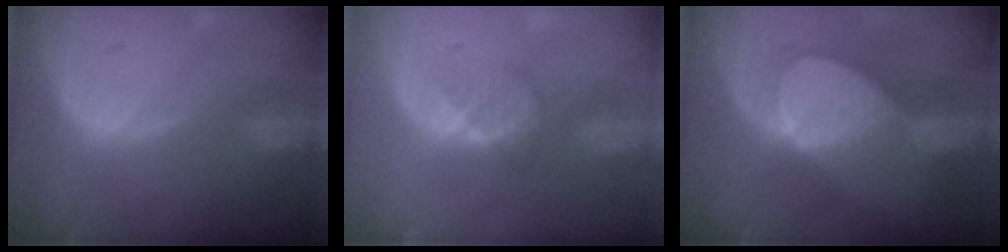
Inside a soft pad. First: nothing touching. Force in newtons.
{"total": 2.7, "press": 2.6, "slide": 0.5}
{"total": 8.1, "press": 7.6, "slide": 2.8}